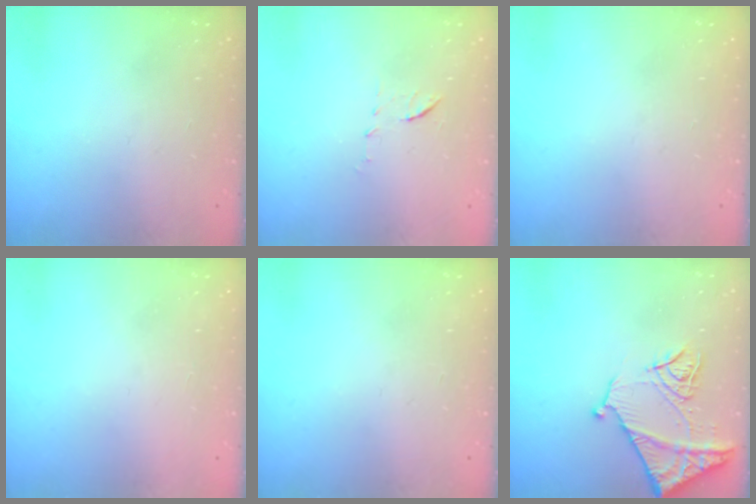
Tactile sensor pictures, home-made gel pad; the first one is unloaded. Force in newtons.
{"total": 5.7, "press": 5.6, "slide": 1.3}
{"total": 0.0}
{"total": 1.5, "press": 1.5, "slide": 0.1}
{"total": 0.0}
{"total": 11.9, "press": 11.8, "slide": 1.4}